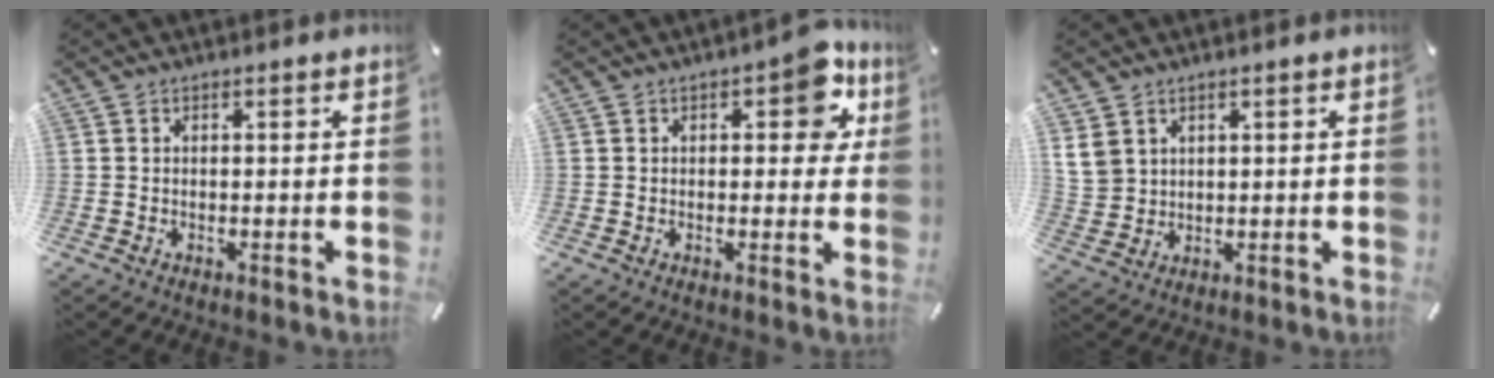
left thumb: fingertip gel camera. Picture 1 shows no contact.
{"total": 8.7, "force": [3.4, 4.6, 6.5], "torque": [-0.070, -0.009, 0.050]}
{"total": 5.4, "force": [2.8, 4.5, 1.4], "torque": [-0.046, 0.000, 0.055]}